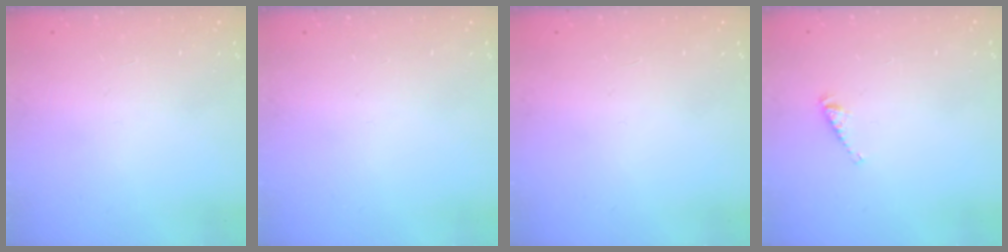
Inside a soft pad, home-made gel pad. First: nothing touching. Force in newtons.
{"total": 0.0}
{"total": 0.0}
{"total": 3.6, "press": 3.5, "slide": 0.4}